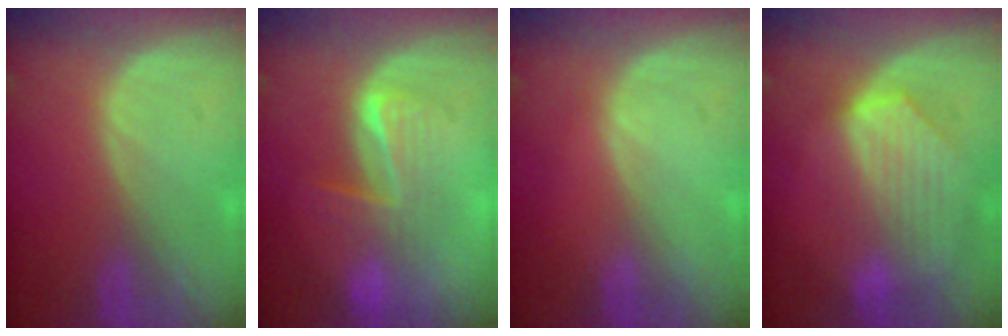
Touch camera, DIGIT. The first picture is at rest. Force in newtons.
{"total": 6.5, "press": 6.4, "slide": 1.3}
{"total": 0.0}
{"total": 8.7, "press": 7.9, "slide": 3.7}